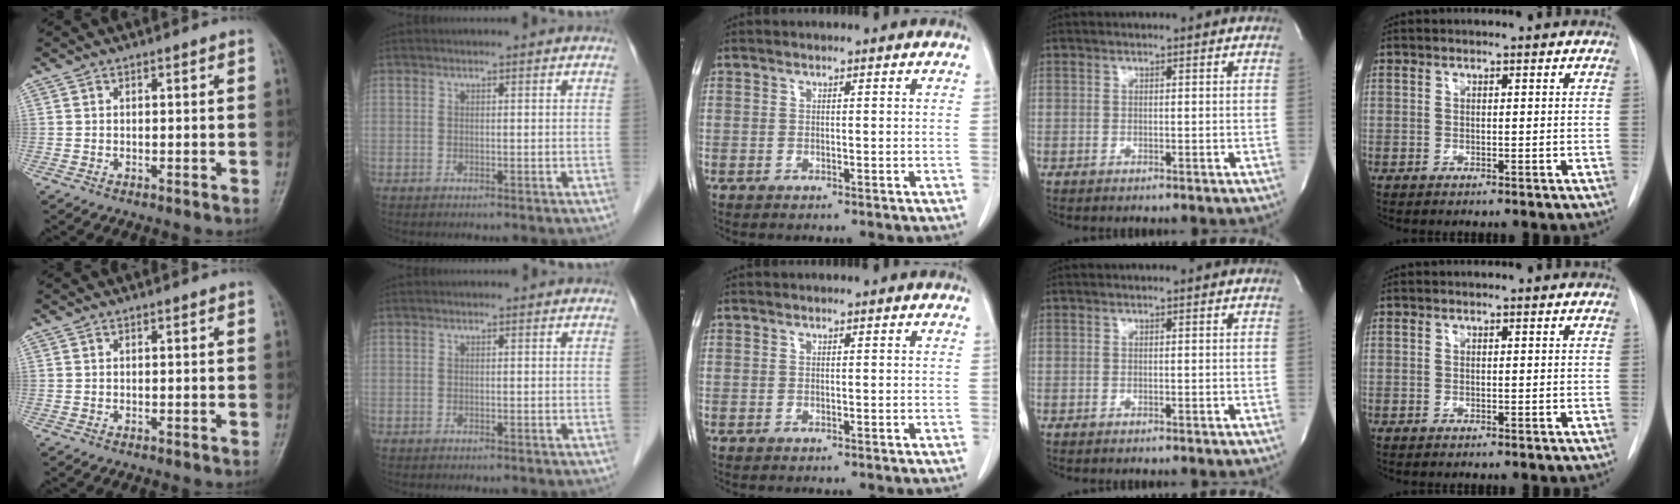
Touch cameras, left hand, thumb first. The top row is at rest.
{}